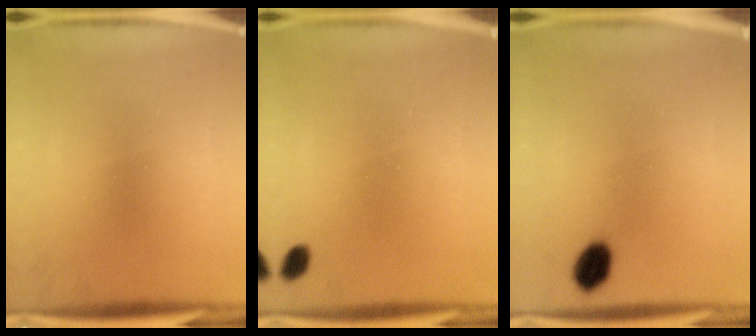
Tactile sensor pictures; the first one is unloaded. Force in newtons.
{"total": 1.8}
{"total": 5.2}